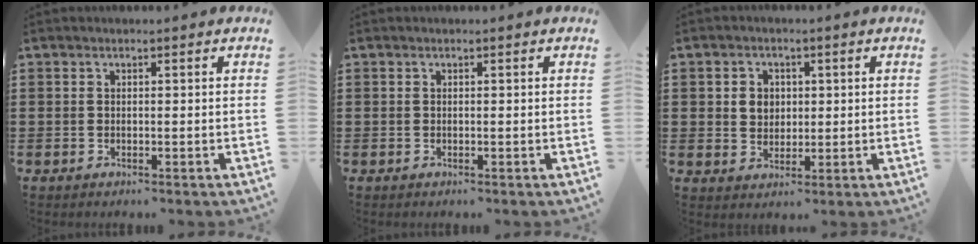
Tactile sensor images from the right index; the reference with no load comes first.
{"total": 0.0}
{"total": 3.3, "force": [0.7, 2.9, 1.3], "torque": [-0.037, 0.011, 0.010]}